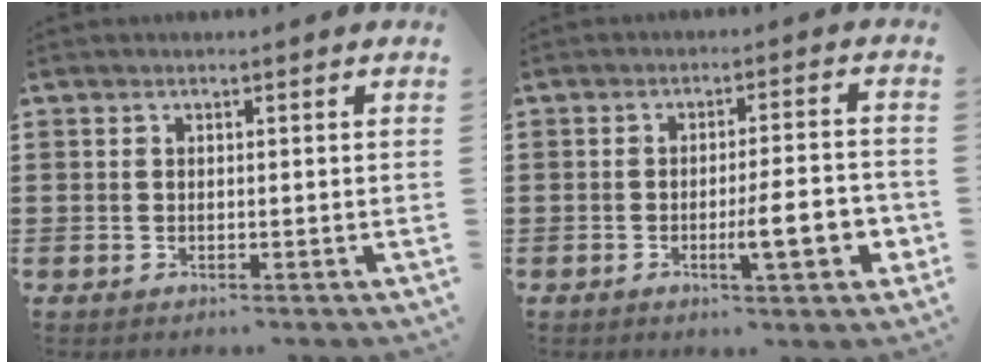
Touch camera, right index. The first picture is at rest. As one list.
[{"total": 7.9, "force": [-2.3, 1.5, 7.4], "torque": [-0.108, -0.005, -0.036]}]